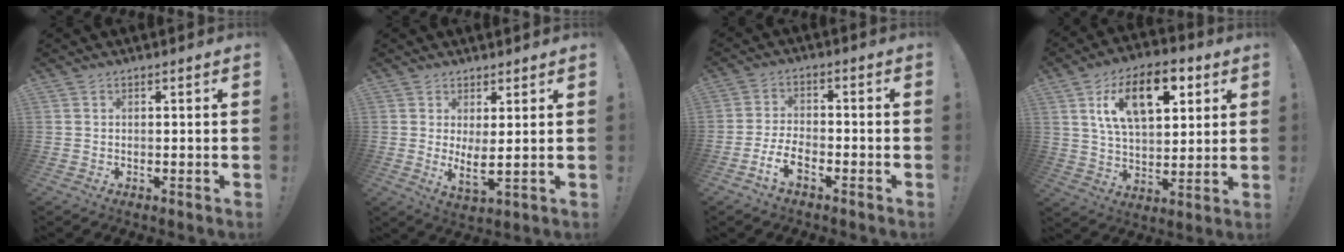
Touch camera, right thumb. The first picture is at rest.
{"total": 4.8, "force": [2.1, 0.4, 4.3], "torque": [-0.056, -0.033, 0.037]}
{"total": 6.4, "force": [-4.0, 2.5, 4.2], "torque": [-0.088, 0.010, -0.070]}
{"total": 17.2, "force": [7.6, 9.2, 12.5], "torque": [-0.199, -0.013, 0.131]}